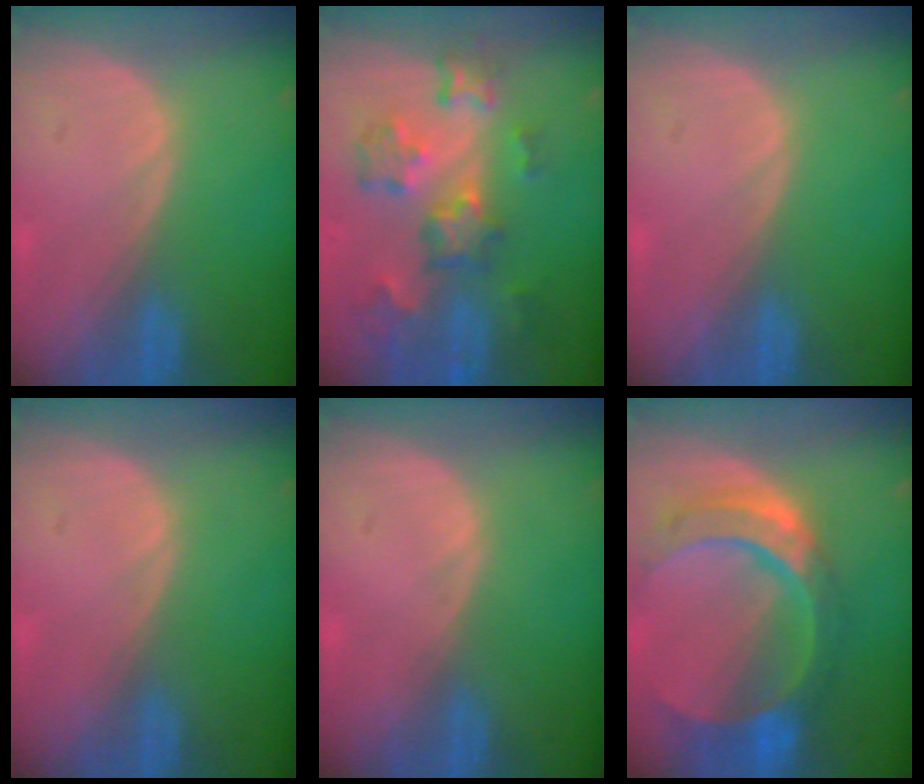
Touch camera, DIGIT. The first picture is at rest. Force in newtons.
{"total": 9.2, "press": 8.1, "slide": 4.5}
{"total": 0.0}
{"total": 0.0}
{"total": 0.0}
{"total": 11.1, "press": 9.2, "slide": 6.1}